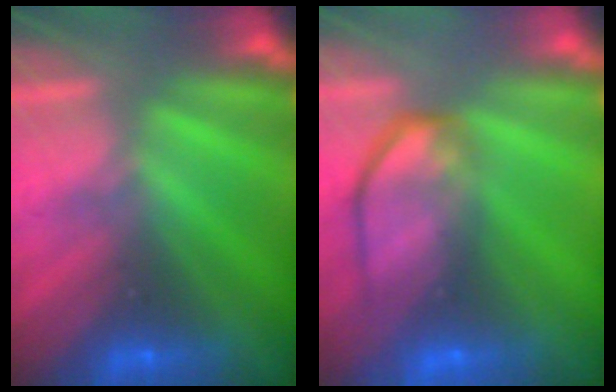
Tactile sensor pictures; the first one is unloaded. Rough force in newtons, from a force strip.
{"total": 5.8}